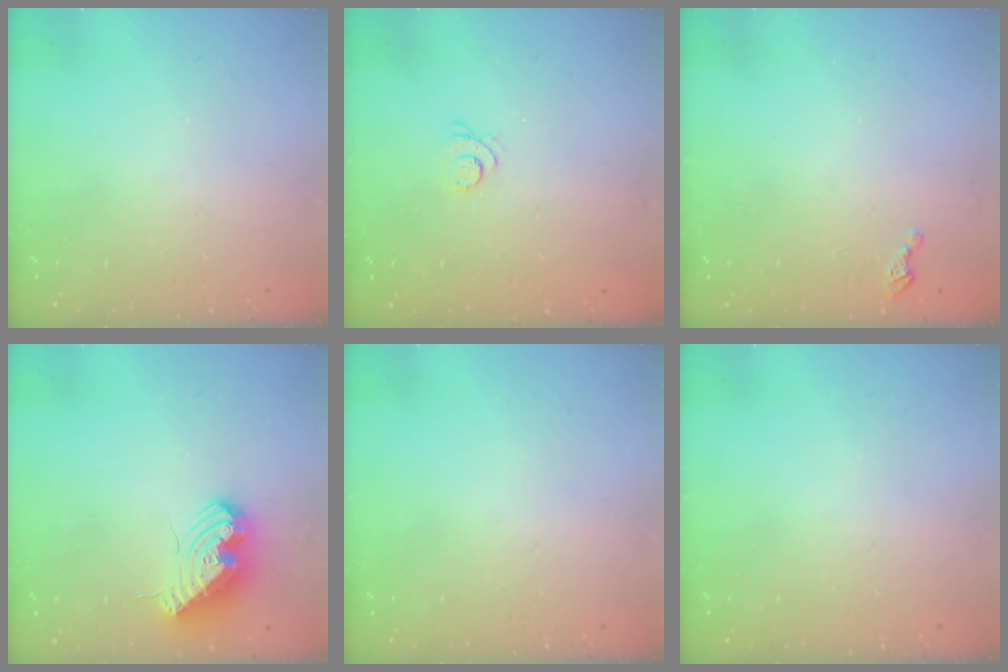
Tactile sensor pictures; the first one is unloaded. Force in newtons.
{"total": 3.0, "press": 2.9, "slide": 0.4}
{"total": 2.8, "press": 2.8, "slide": 0.4}
{"total": 14.2, "press": 14.2, "slide": 0.3}
{"total": 0.0}
{"total": 0.0}